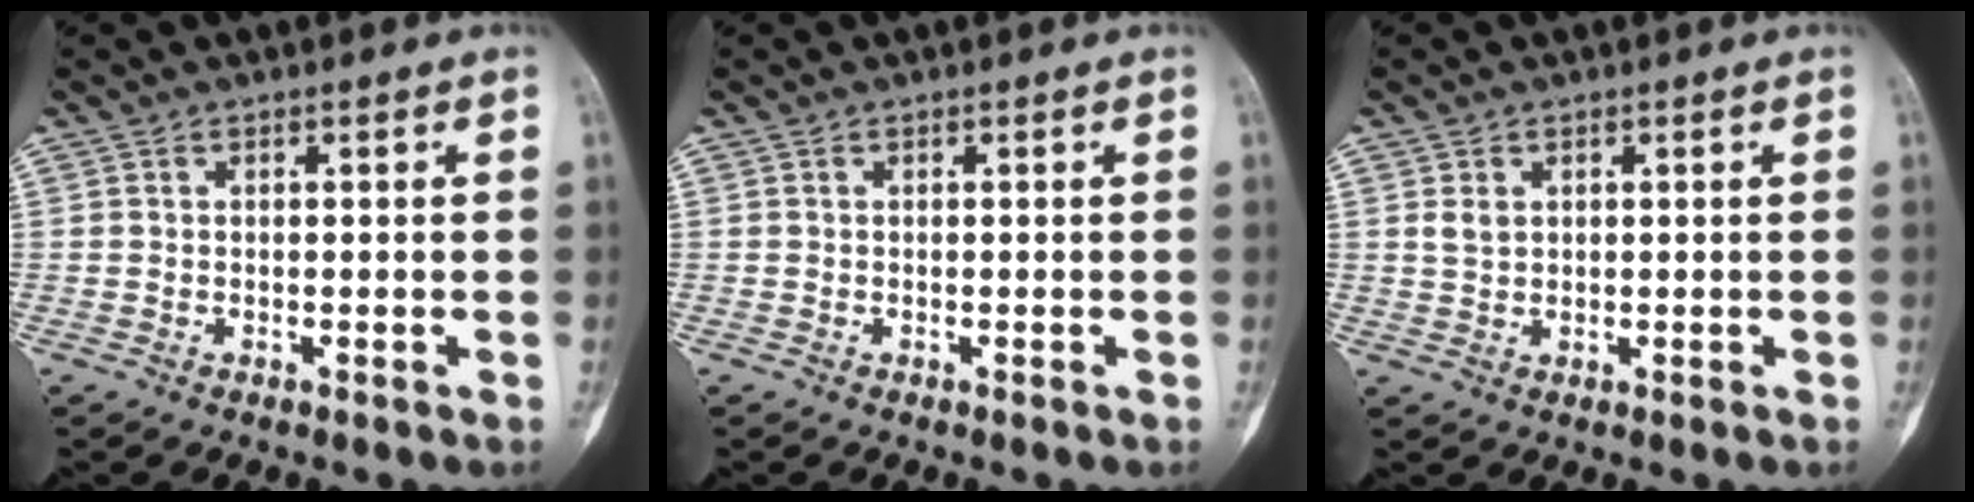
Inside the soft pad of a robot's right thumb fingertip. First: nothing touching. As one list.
[{"total": 0.0}, {"total": 2.1, "force": [0.7, 1.6, 1.3], "torque": [-0.019, -0.002, 0.019]}]